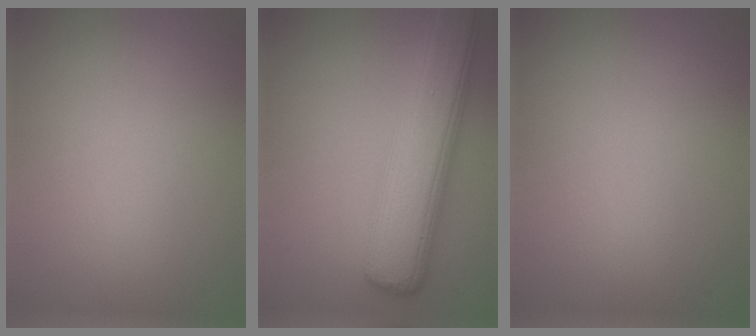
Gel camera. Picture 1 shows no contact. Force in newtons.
{"total": 7.8, "press": 7.8, "slide": 0.2}
{"total": 0.0}